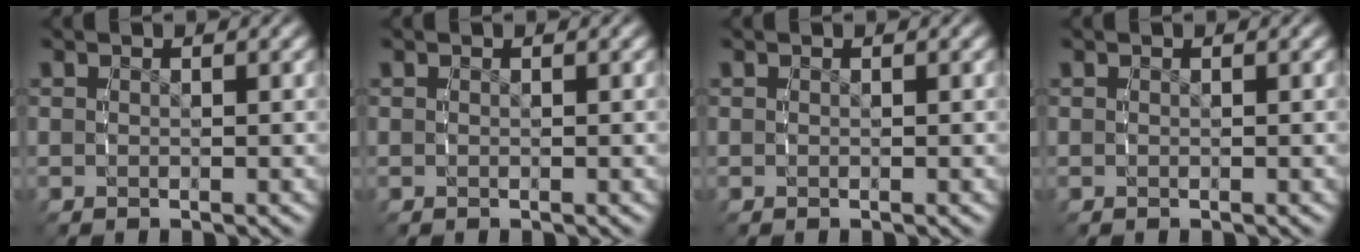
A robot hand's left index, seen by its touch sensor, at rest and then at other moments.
{"total": 0.0}
{"total": 0.0}
{"total": 0.0}